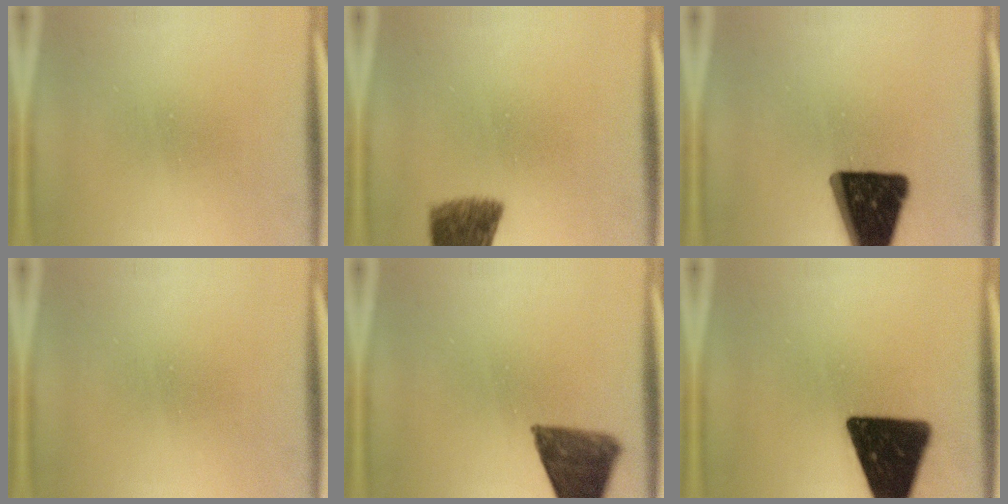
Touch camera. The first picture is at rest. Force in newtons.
{"total": 7.9}
{"total": 18.0}
{"total": 0.0}
{"total": 10.0}
{"total": 17.2}